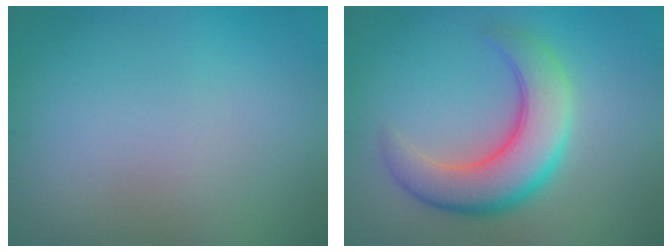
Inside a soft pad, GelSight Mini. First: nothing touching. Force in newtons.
{"total": 6.3, "press": 6.3, "slide": 0.4}